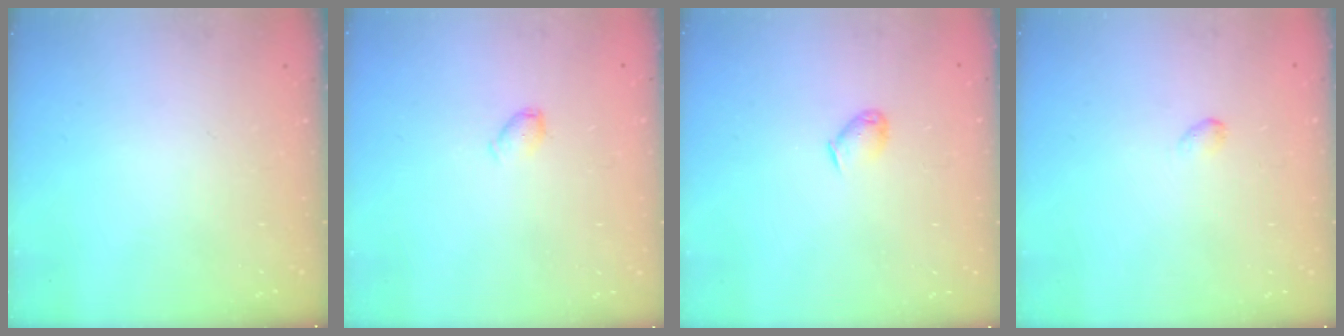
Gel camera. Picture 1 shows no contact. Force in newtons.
{"total": 4.9, "press": 4.9, "slide": 0.8}
{"total": 3.8, "press": 3.7, "slide": 0.7}
{"total": 2.7, "press": 2.6, "slide": 0.5}